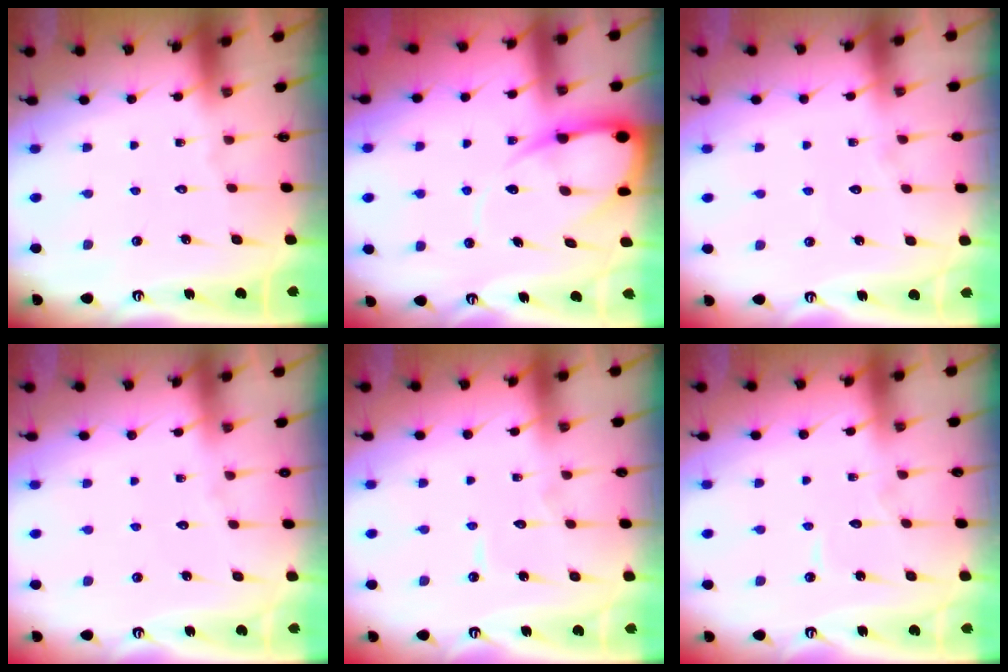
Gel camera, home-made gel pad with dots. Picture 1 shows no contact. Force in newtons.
{"total": 11.9, "press": 11.9, "slide": 1.0}
{"total": 3.3, "press": 3.3, "slide": 0.4}
{"total": 2.8, "press": 2.7, "slide": 0.4}
{"total": 4.0, "press": 4.0, "slide": 0.2}
{"total": 3.2, "press": 3.2, "slide": 0.1}